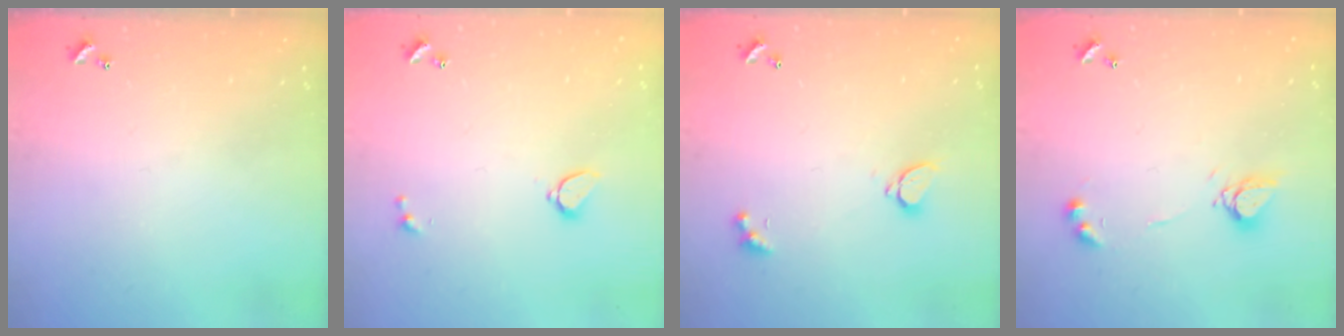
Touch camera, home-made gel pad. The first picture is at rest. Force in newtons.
{"total": 1.7, "press": 1.6, "slide": 0.5}
{"total": 1.6, "press": 1.6, "slide": 0.5}
{"total": 6.7, "press": 6.7, "slide": 0.5}